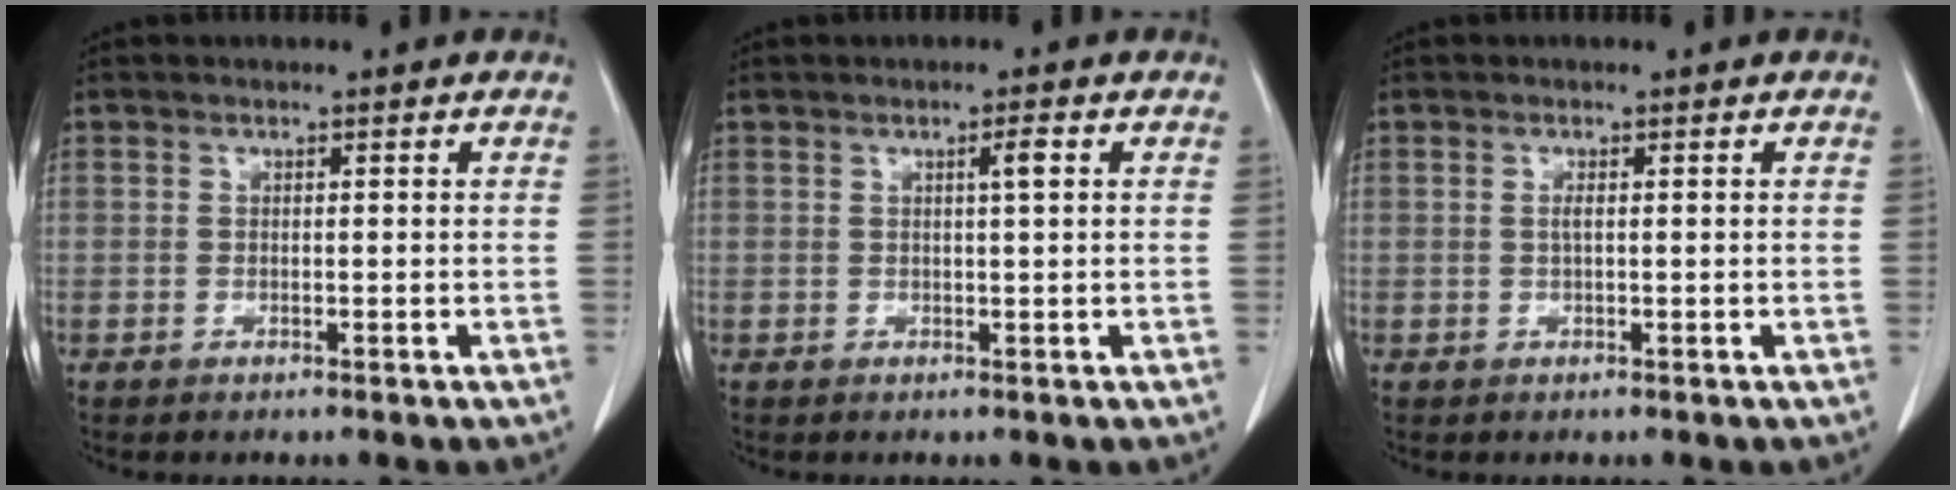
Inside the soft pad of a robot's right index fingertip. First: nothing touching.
{"total": 1.8, "force": [0.5, -0.1, 1.7], "torque": [-0.029, 0.001, 0.009]}
{"total": 0.8, "force": [0.1, 0.1, 0.8], "torque": [-0.019, 0.000, 0.001]}